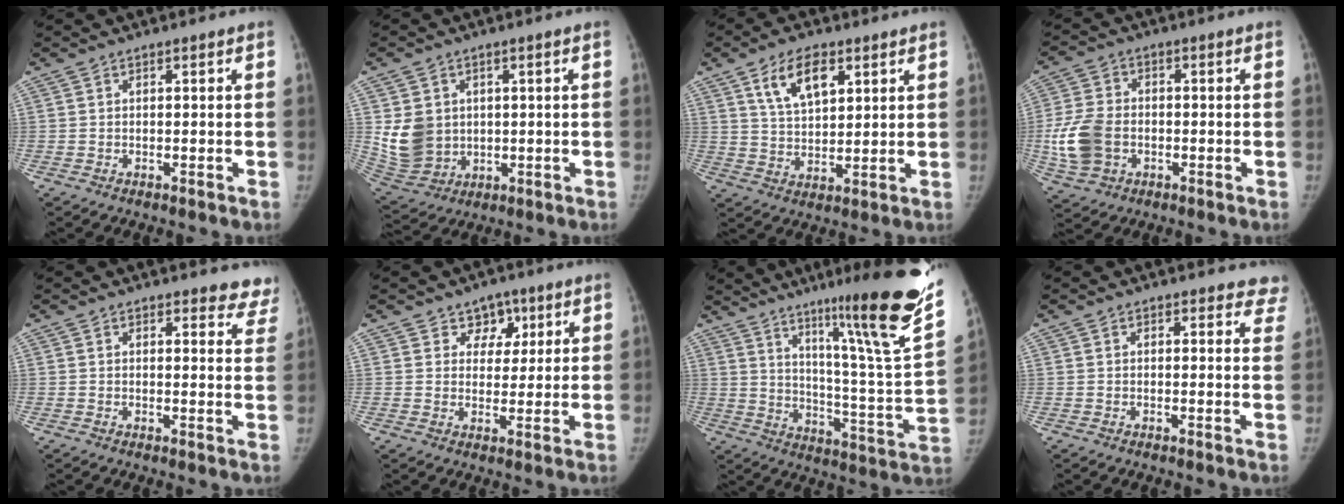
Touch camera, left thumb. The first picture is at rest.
{"total": 9.9, "force": [1.2, 8.5, 5.0], "torque": [-0.073, -0.009, 0.049]}
{"total": 9.7, "force": [4.8, 5.0, 6.7], "torque": [-0.100, -0.022, 0.091]}
{"total": 10.2, "force": [-2.0, 7.6, 6.5], "torque": [-0.131, 0.007, -0.035]}
{"total": 7.3, "force": [6.9, 2.5, 0.6], "torque": [0.046, -0.037, 0.044]}
{"total": 5.4, "force": [3.0, 4.2, 1.3], "torque": [0.016, -0.012, 0.044]}
{"total": 27.7, "force": [16.4, 2.7, 22.1], "torque": [-0.301, -0.080, 0.248]}
{"total": 5.2, "force": [4.8, 2.2, 0.3], "torque": [0.045, -0.020, 0.024]}